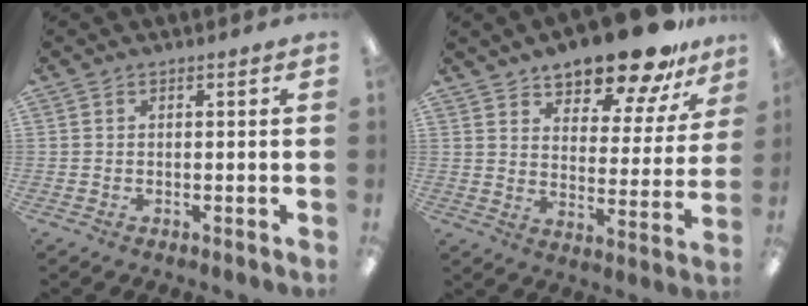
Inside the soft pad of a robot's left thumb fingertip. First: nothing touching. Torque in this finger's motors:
{"motor_torque": [0.38, 0.55, 1.54, -1.24, 0.02]}